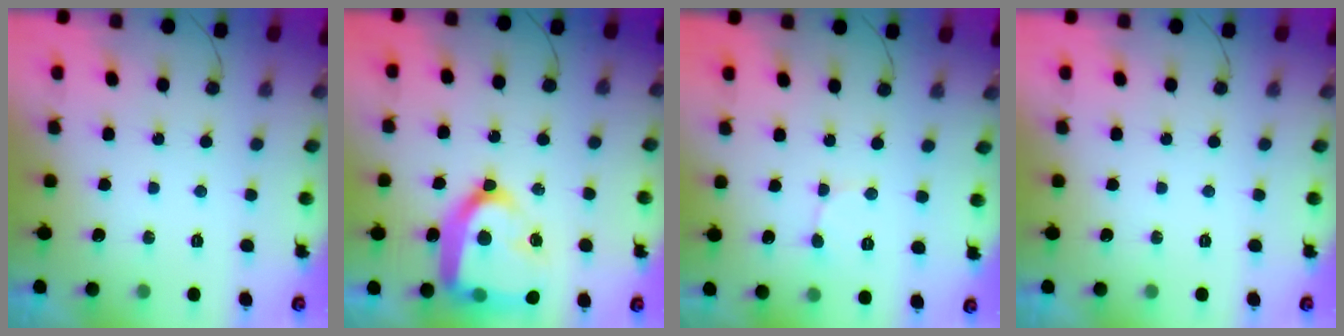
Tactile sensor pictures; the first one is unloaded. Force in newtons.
{"total": 24.5, "press": 24.4, "slide": 2.1}
{"total": 0.9, "press": 0.9, "slide": 0.1}
{"total": 0.0}